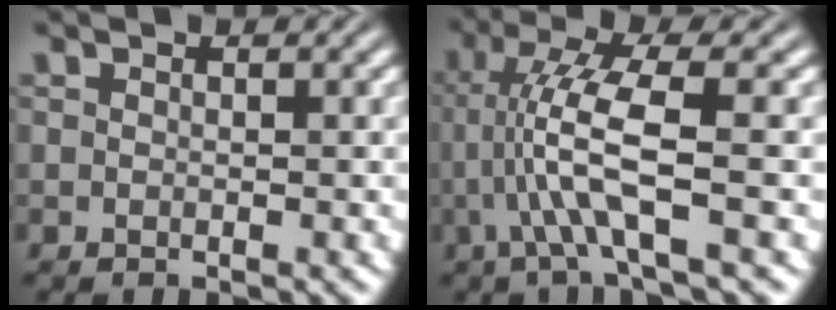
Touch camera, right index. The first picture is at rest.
{"total": 5.5, "force": [-0.2, 0.6, 5.5], "torque": [-0.109, -0.012, 0.001]}